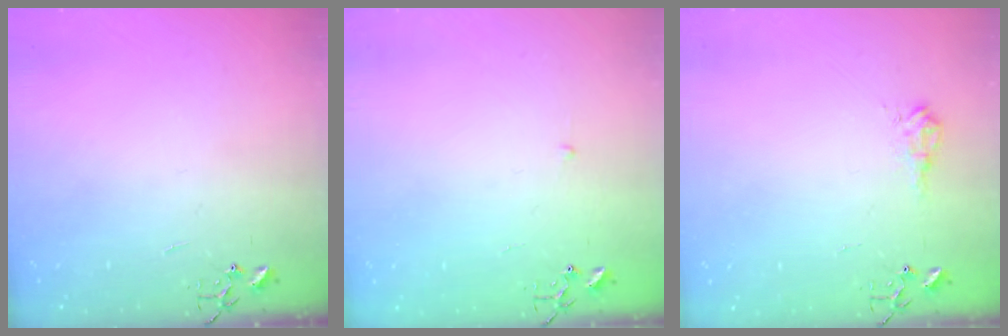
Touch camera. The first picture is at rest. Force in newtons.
{"total": 2.3, "press": 2.3, "slide": 0.3}
{"total": 8.5, "press": 8.5, "slide": 0.8}